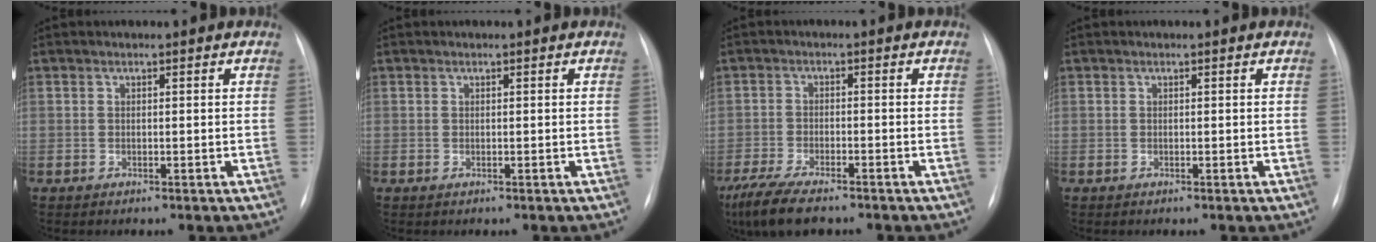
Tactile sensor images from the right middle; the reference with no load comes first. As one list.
[{"total": 0.0}, {"total": 9.0, "force": [-6.9, 2.2, 5.4], "torque": [-0.102, -0.023, -0.116]}, {"total": 0.0}]